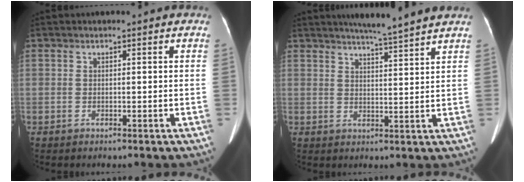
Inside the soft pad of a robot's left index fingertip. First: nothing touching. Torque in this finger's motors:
{"motor_torque": [0.14, -0.37, 0.05, 0.03]}